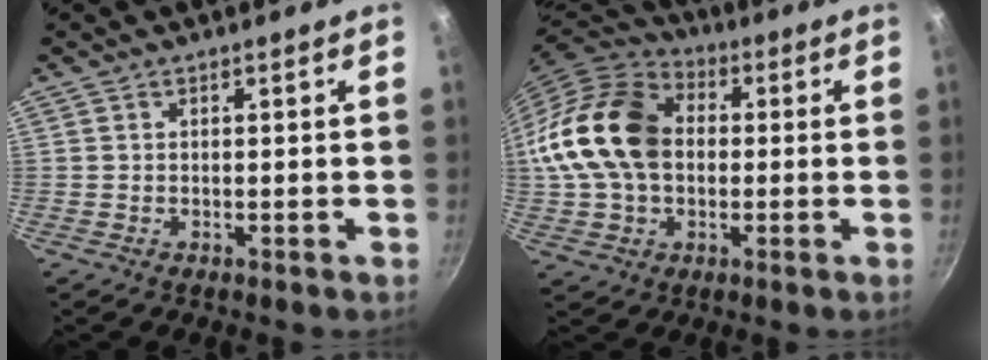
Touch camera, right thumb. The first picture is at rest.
{"total": 20.2, "force": [1.1, 14.6, 13.8], "torque": [-0.254, 0.036, 0.012]}